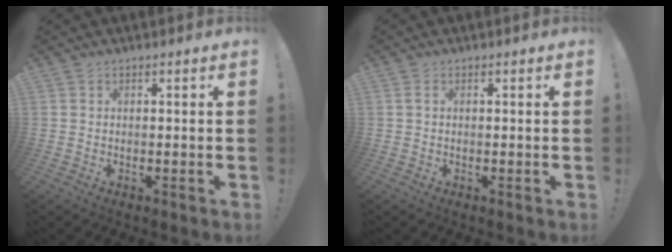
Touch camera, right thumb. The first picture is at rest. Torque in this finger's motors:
{"motor_torque": [-0.05, -0.05, 0.00, 0.00, 0.00]}